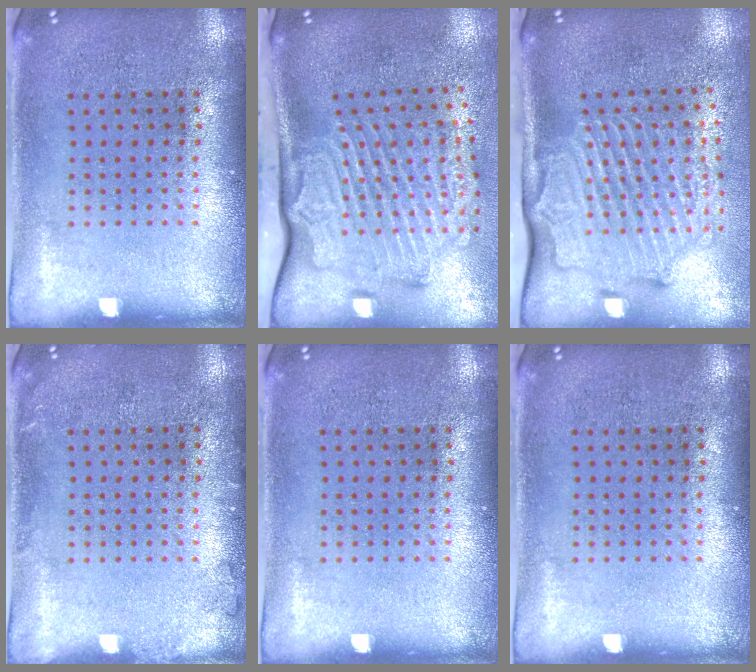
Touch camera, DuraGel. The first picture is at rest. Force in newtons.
{"total": 3.3, "press": 2.3, "slide": 2.4}
{"total": 2.8, "press": 2.2, "slide": 1.8}
{"total": 0.9, "press": 0.8, "slide": 0.2}
{"total": 0.0}
{"total": 0.0}